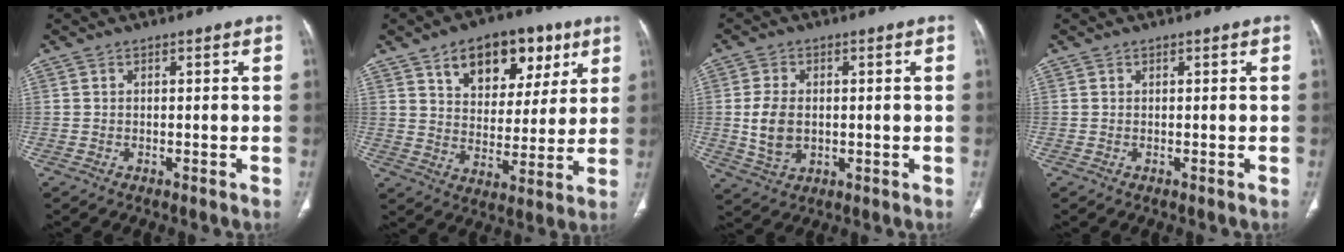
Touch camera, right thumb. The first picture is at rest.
{"total": 16.5, "force": [8.7, 10.3, 9.6], "torque": [-0.089, -0.024, 0.136]}
{"total": 7.3, "force": [0.0, 5.0, 5.3], "torque": [-0.100, 0.000, 0.008]}
{"total": 0.0}